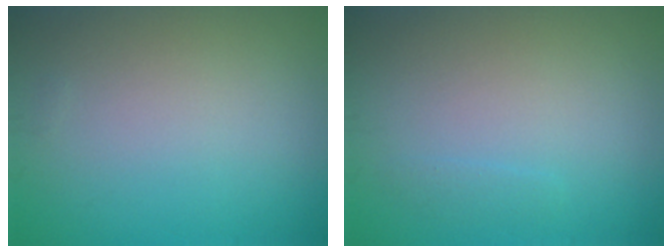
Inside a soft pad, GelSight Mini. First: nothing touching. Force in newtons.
{"total": 0.7, "press": 0.7, "slide": 0.0}